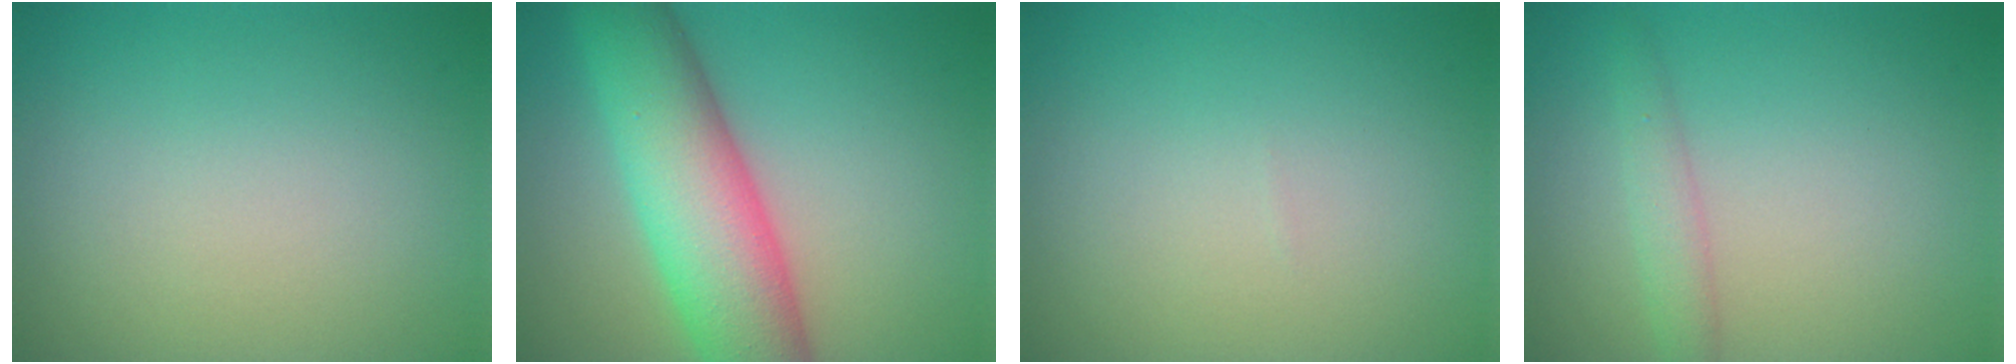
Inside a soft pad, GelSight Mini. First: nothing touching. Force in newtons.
{"total": 9.9, "press": 9.9, "slide": 0.3}
{"total": 0.0}
{"total": 1.8, "press": 1.8, "slide": 0.0}